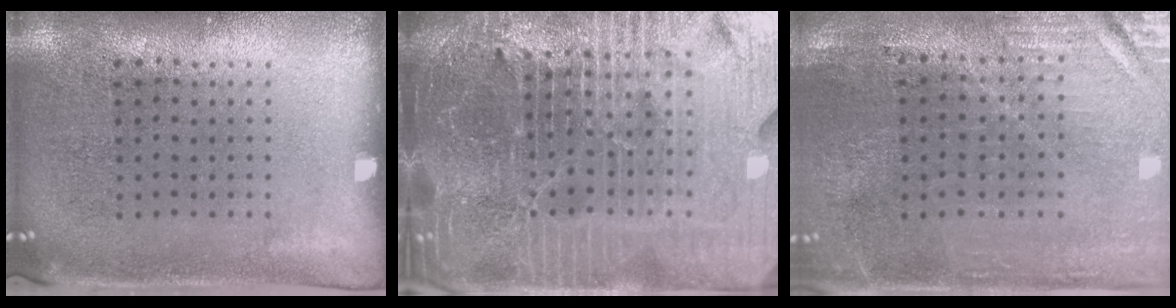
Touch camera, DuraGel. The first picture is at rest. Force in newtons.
{"total": 7.2, "press": 6.3, "slide": 3.6}
{"total": 0.9, "press": 0.8, "slide": 0.3}